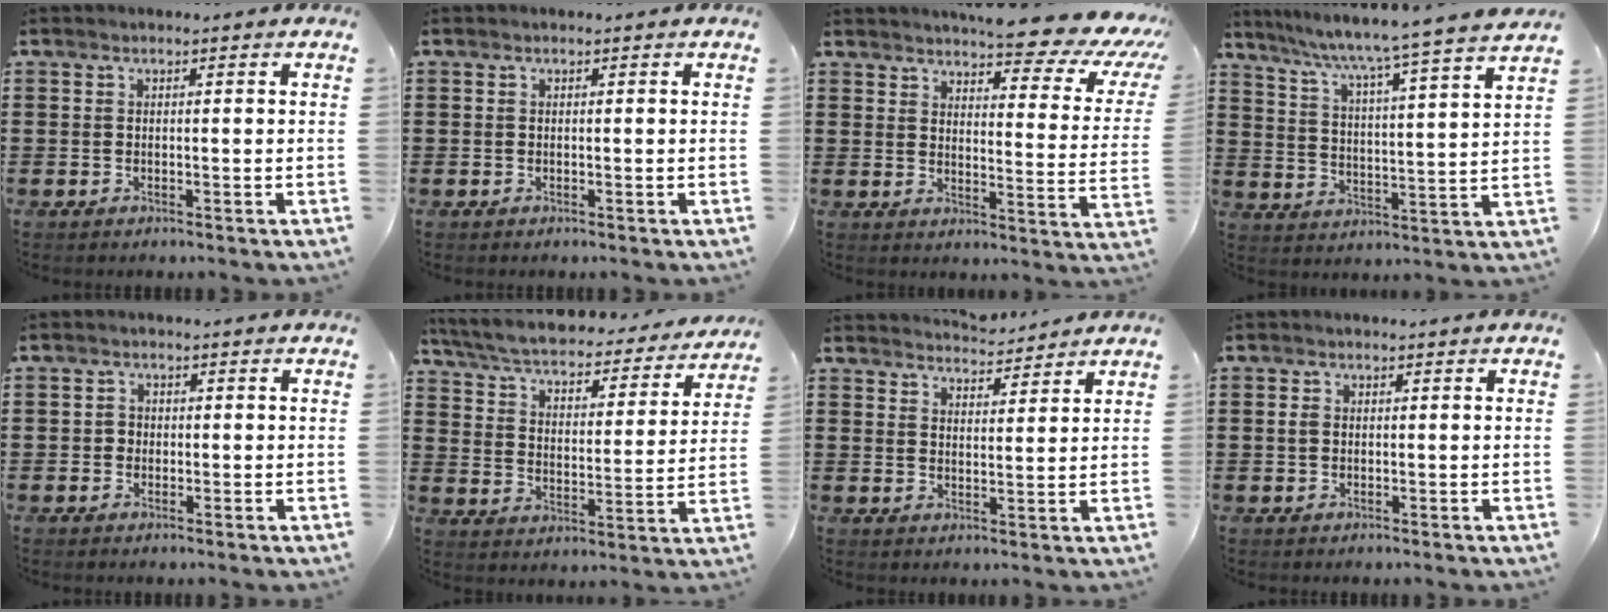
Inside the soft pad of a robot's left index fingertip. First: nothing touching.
{"total": 0.0}
{"total": 7.7, "force": [6.9, 0.6, 3.4], "torque": [-0.065, -0.054, 0.115]}
{"total": 5.4, "force": [4.6, -1.4, 2.5], "torque": [-0.069, -0.046, 0.065]}
{"total": 1.4, "force": [-0.1, 1.3, 0.4], "torque": [-0.012, 0.005, -0.004]}
{"total": 4.9, "force": [4.6, 0.5, 1.7], "torque": [-0.058, -0.035, 0.073]}
{"total": 3.7, "force": [3.7, 0.2, 0.1], "torque": [-0.014, -0.016, 0.068]}
{"total": 1.2, "force": [0.1, 1.0, 0.8], "torque": [-0.018, 0.007, 0.000]}